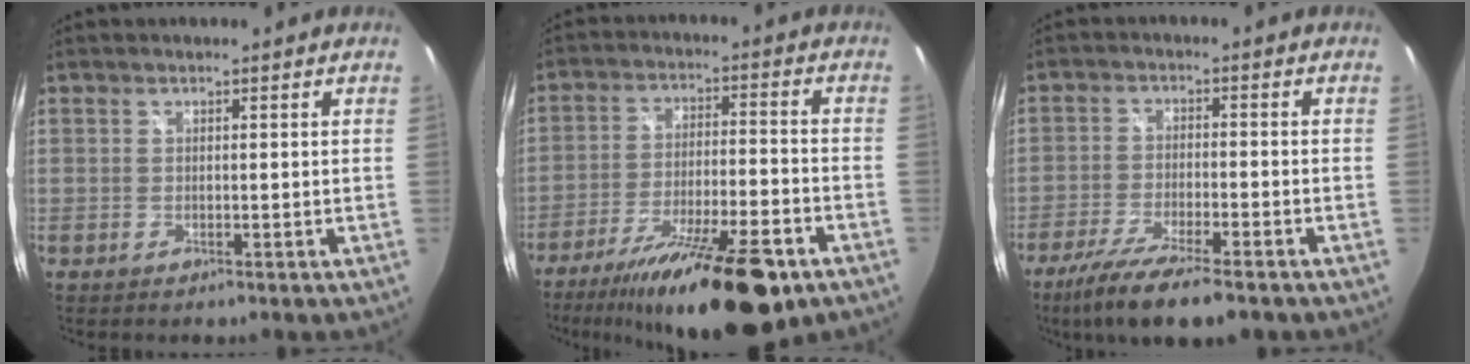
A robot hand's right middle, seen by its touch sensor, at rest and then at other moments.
{"total": 21.6, "force": [-15.0, 5.0, 14.8], "torque": [-0.256, -0.030, -0.229]}
{"total": 13.0, "force": [-9.7, 2.5, 8.3], "torque": [-0.176, -0.040, -0.169]}